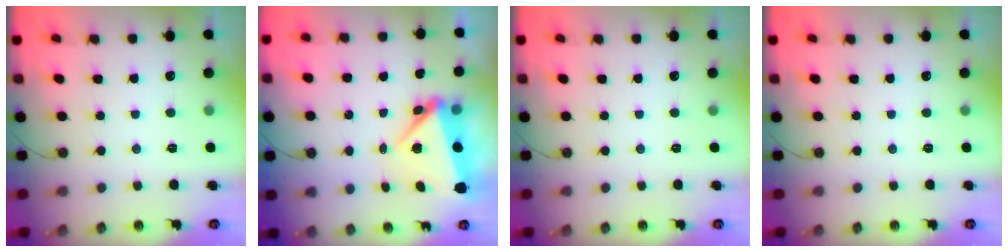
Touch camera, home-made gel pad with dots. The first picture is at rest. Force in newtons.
{"total": 8.7, "press": 6.8, "slide": 5.4}
{"total": 0.0}
{"total": 0.0}